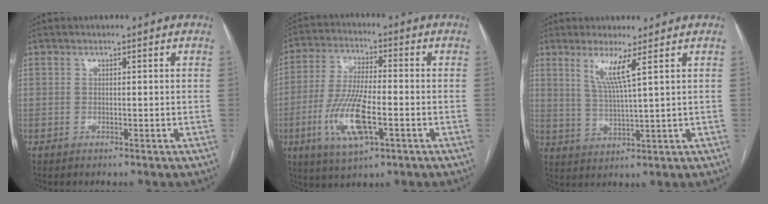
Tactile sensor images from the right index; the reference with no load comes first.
{"total": 12.0, "force": [-3.7, 3.0, 11.0], "torque": [-0.233, -0.010, -0.062]}
{"total": 5.2, "force": [2.7, -1.0, 4.4], "torque": [-0.088, -0.013, 0.054]}